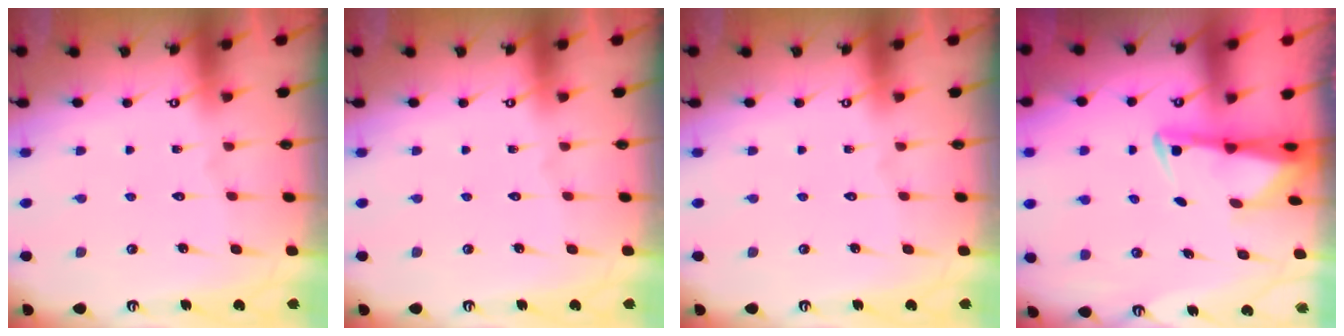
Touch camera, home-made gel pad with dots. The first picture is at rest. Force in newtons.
{"total": 0.0}
{"total": 0.0}
{"total": 2.9, "press": 2.9, "slide": 0.6}